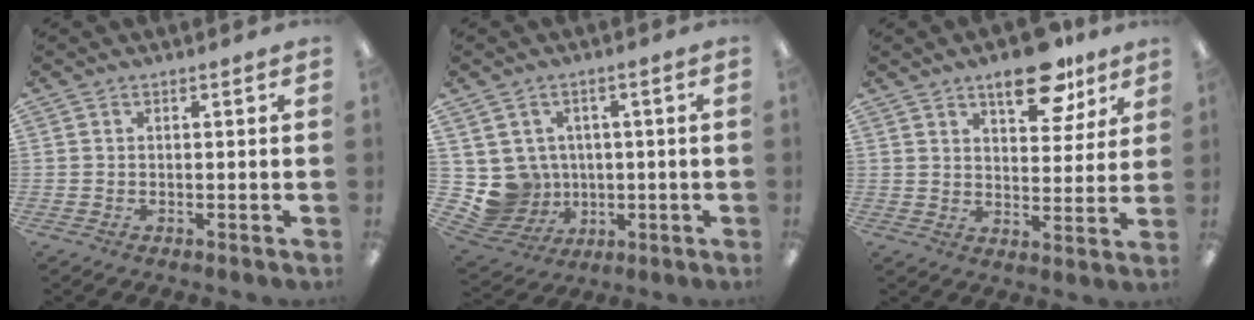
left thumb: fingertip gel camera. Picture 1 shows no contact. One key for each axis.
{"total": 7.7, "fx": 0.5, "fy": 7.6, "fz": 0.9, "tx": -0.058, "ty": -0.007, "tz": 0.023}
{"total": 13.2, "fx": 8.4, "fy": 6.2, "fz": 8.1, "tx": -0.089, "ty": -0.041, "tz": 0.136}